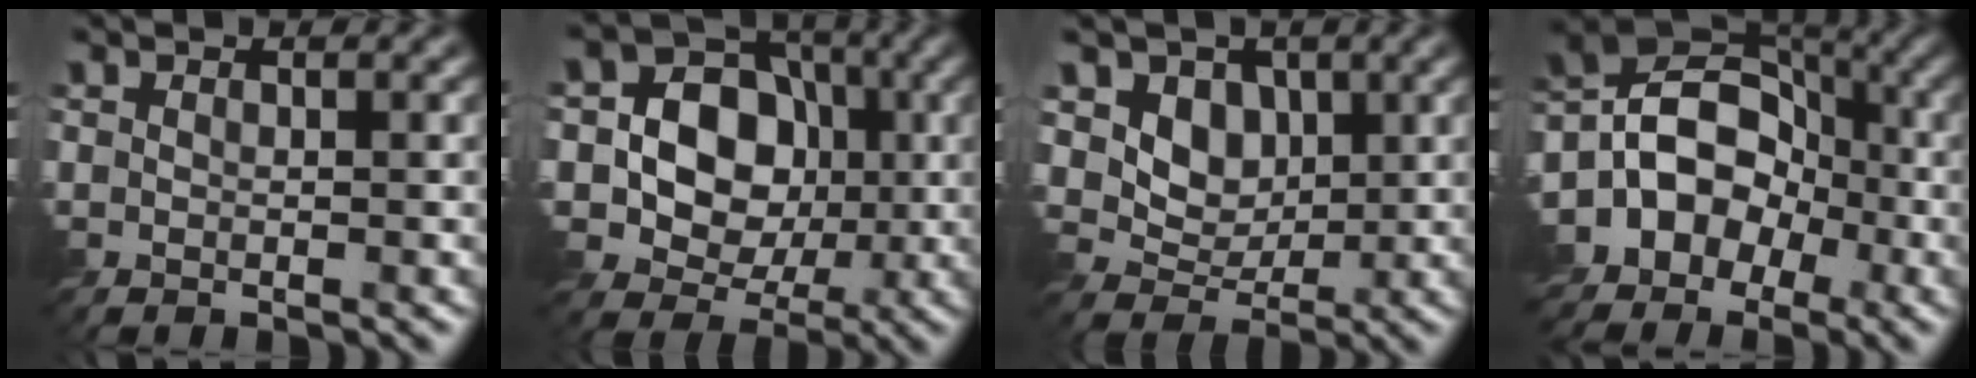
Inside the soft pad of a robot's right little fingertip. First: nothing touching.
{"total": 8.2, "force": [0.0, 7.2, 4.1], "torque": [-0.061, 0.015, -0.017]}
{"total": 4.3, "force": [1.2, 3.5, 2.3], "torque": [-0.053, -0.019, 0.018]}
{"total": 10.3, "force": [-4.8, 8.5, 3.3], "torque": [-0.057, 0.008, -0.101]}